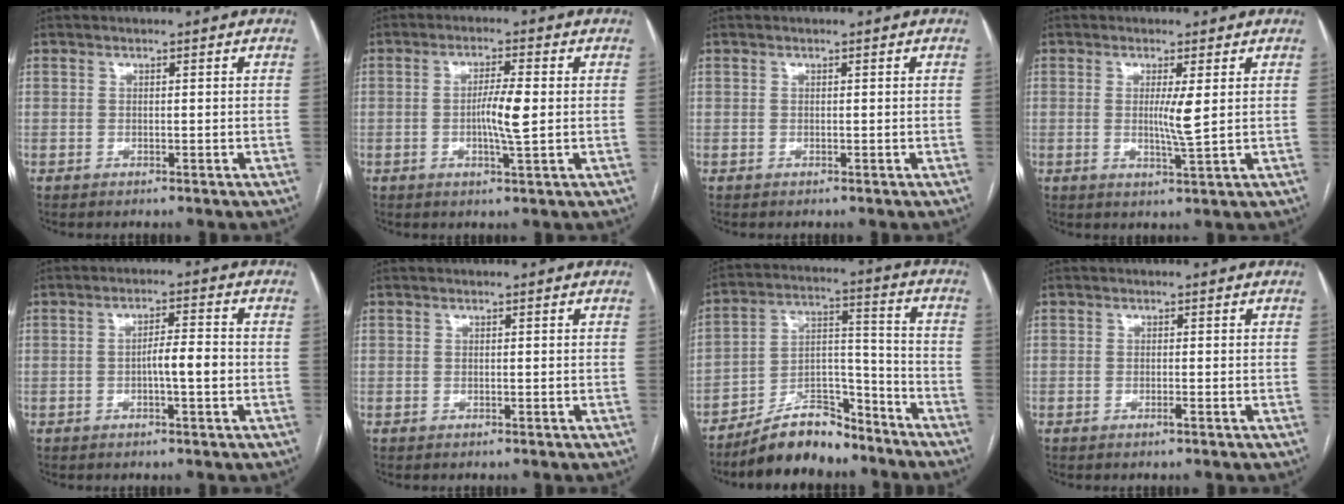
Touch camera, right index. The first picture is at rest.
{"total": 5.1, "force": [-0.3, 0.2, 5.1], "torque": [-0.094, -0.002, -0.006]}
{"total": 0.0}
{"total": 3.8, "force": [0.5, -0.4, 3.7], "torque": [-0.071, -0.010, 0.011]}
{"total": 4.5, "force": [-0.9, 0.5, 4.3], "torque": [-0.068, 0.006, -0.014]}
{"total": 0.0}
{"total": 11.9, "force": [-10.2, 4.0, 4.7], "torque": [-0.077, 0.031, -0.177]}
{"total": 0.5, "force": [-0.3, 0.0, 0.4], "torque": [-0.006, 0.000, -0.006]}